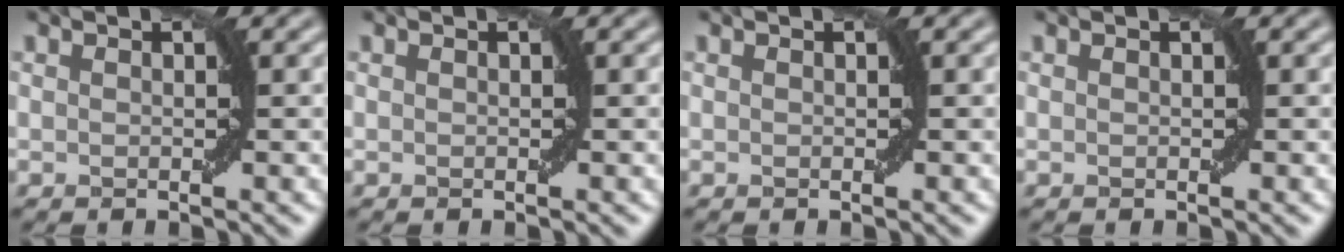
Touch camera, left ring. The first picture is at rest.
{"total": 0.0}
{"total": 0.0}
{"total": 0.0}